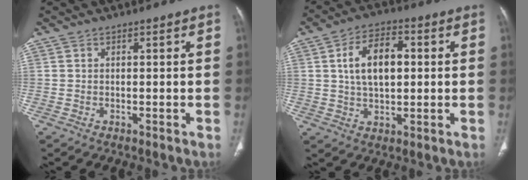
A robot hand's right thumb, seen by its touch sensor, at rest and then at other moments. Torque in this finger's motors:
{"motor_torque": [-0.51, 0.99, 0.76, 0.52, 0.13]}